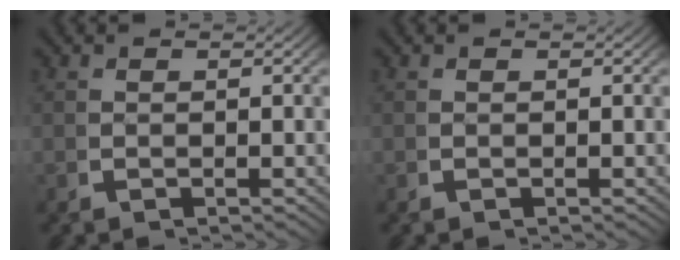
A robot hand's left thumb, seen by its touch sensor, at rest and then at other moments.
{"total": 0.0}